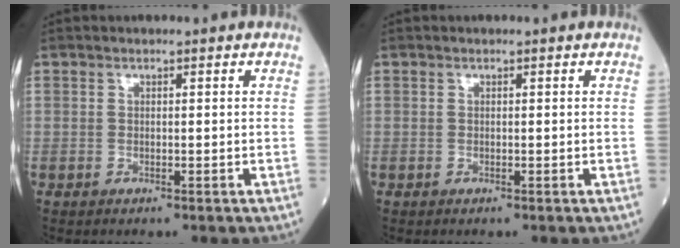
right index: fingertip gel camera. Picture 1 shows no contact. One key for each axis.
{"total": 0.0}